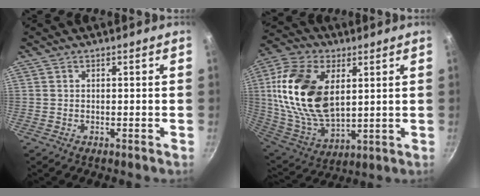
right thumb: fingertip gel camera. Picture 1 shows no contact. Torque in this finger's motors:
{"motor_torque": [2.13, 2.75, 2.24, 0.38, 0.29]}